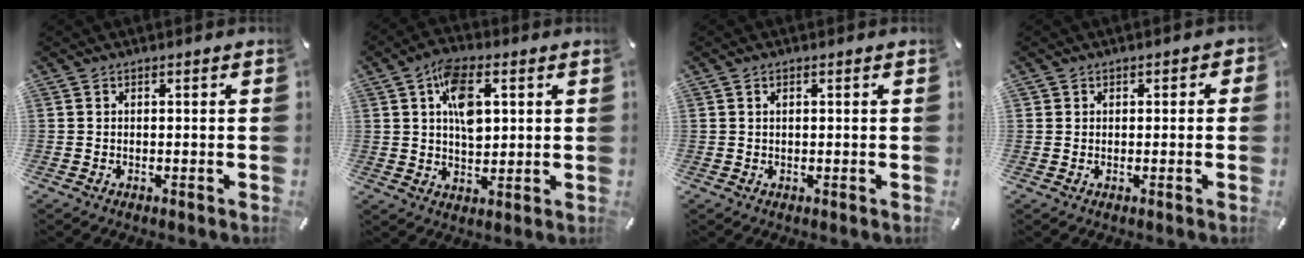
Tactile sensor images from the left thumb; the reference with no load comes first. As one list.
[{"total": 9.9, "force": [2.9, 6.0, 7.3], "torque": [-0.109, -0.002, 0.050]}, {"total": 0.8, "force": [0.3, 0.3, 0.7], "torque": [-0.014, 0.003, 0.004]}, {"total": 1.7, "force": [-0.2, 1.6, 0.4], "torque": [0.002, 0.004, -0.008]}]